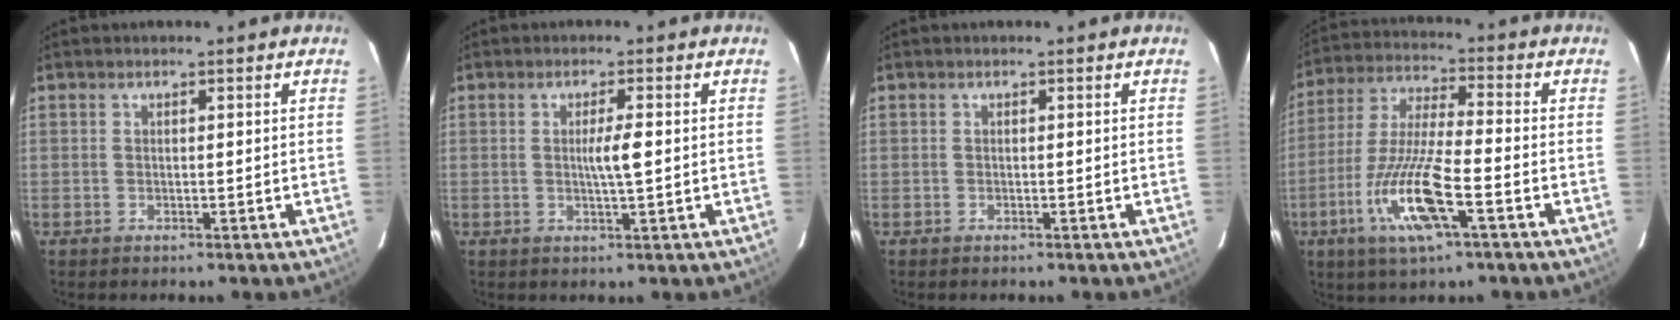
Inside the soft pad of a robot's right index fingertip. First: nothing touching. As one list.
[{"total": 3.0, "force": [0.1, -0.1, 3.0], "torque": [-0.055, -0.003, 0.001]}, {"total": 0.0}, {"total": 13.5, "force": [-5.3, 1.5, 12.3], "torque": [-0.253, -0.015, -0.100]}]